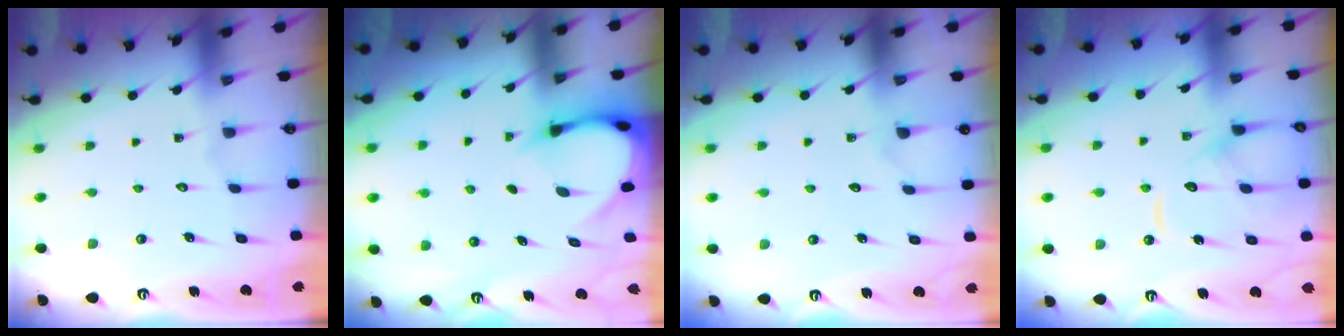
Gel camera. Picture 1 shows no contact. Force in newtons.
{"total": 3.7, "press": 3.7, "slide": 0.1}
{"total": 5.0, "press": 5.0, "slide": 0.6}
{"total": 12.9, "press": 12.8, "slide": 1.4}